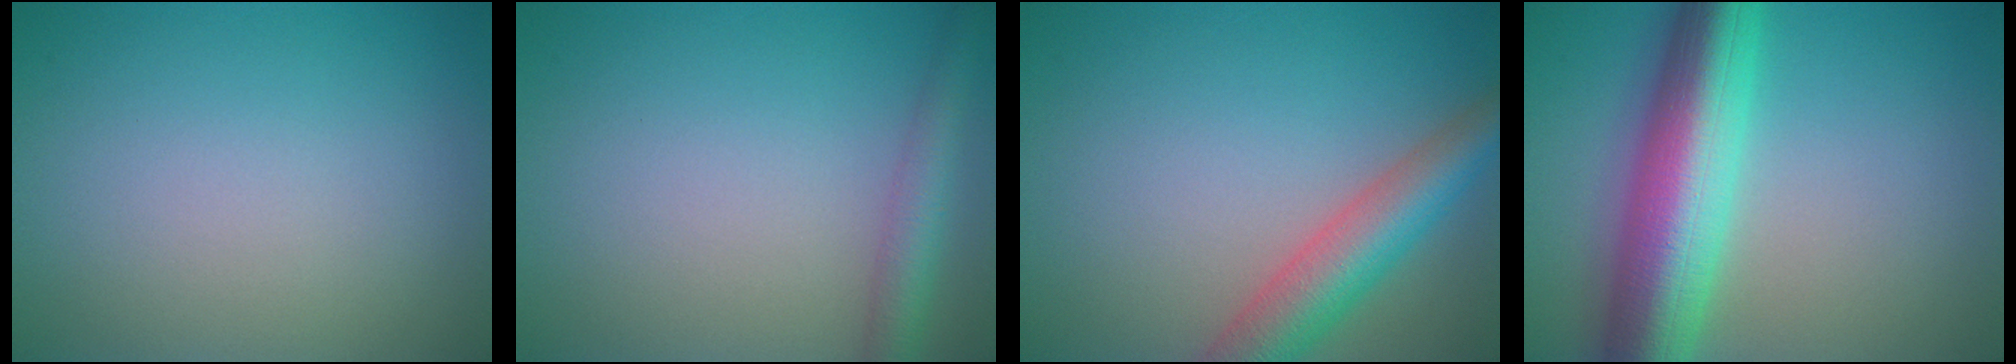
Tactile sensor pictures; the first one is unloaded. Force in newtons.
{"total": 3.1, "press": 3.1, "slide": 0.1}
{"total": 5.8, "press": 5.8, "slide": 0.4}
{"total": 10.8, "press": 10.8, "slide": 0.2}